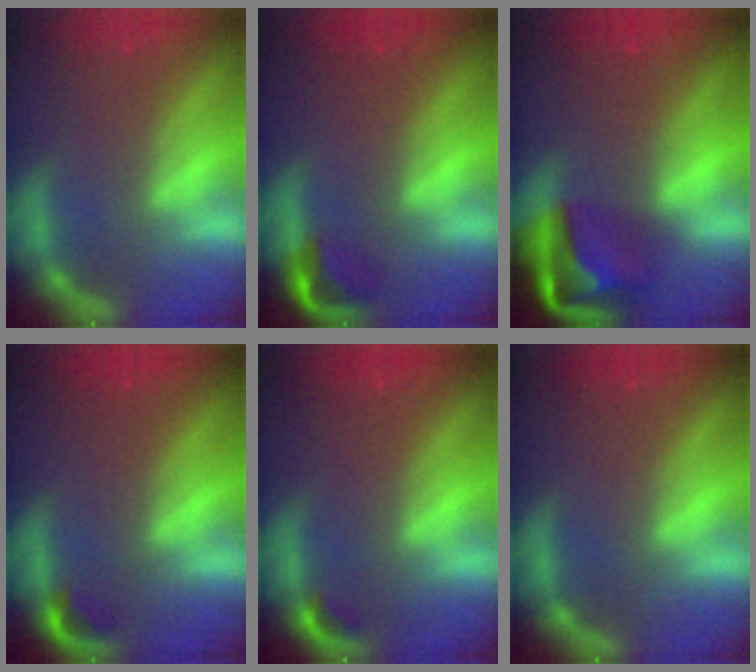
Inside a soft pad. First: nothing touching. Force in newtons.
{"total": 2.9}
{"total": 8.4}
{"total": 1.4}
{"total": 0.9}
{"total": 0.0}